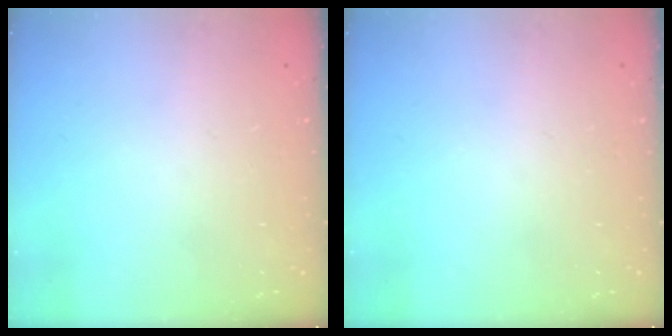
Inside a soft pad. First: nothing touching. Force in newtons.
{"total": 0.0}